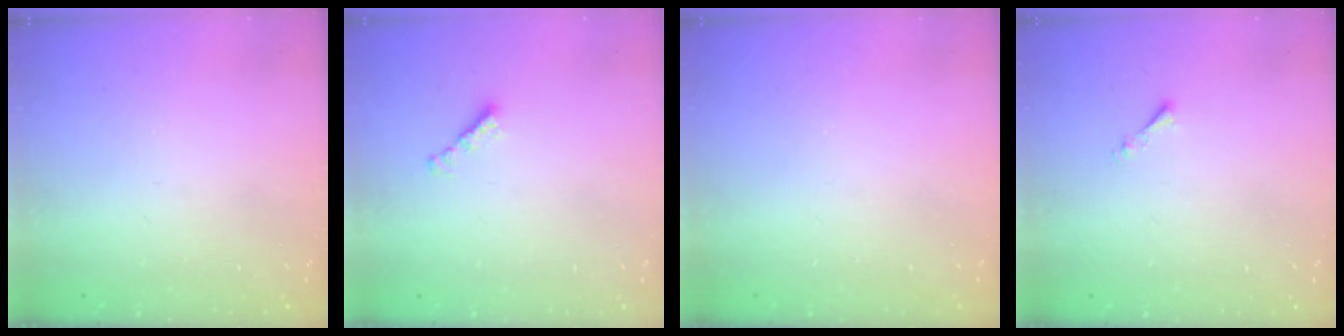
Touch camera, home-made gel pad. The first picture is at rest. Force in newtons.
{"total": 2.3, "press": 2.2, "slide": 0.4}
{"total": 0.0}
{"total": 0.8, "press": 0.7, "slide": 0.3}